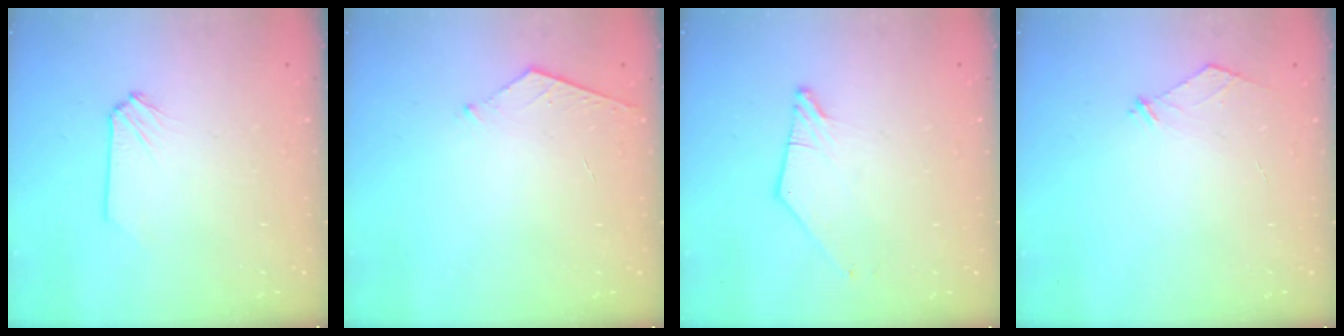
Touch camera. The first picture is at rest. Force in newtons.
{"total": 4.3, "press": 4.2, "slide": 0.5}
{"total": 1.0, "press": 1.0, "slide": 0.1}
{"total": 4.1, "press": 4.1, "slide": 0.5}